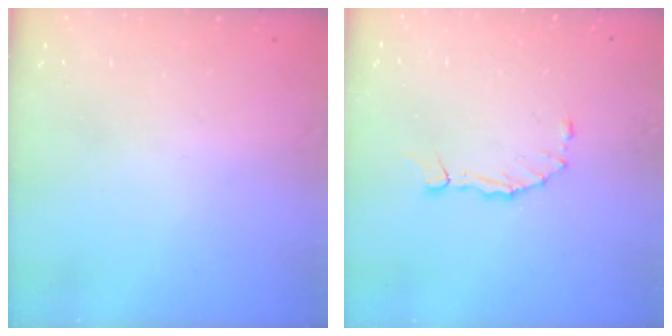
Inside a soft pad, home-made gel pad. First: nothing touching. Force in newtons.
{"total": 1.6, "press": 1.6, "slide": 0.3}